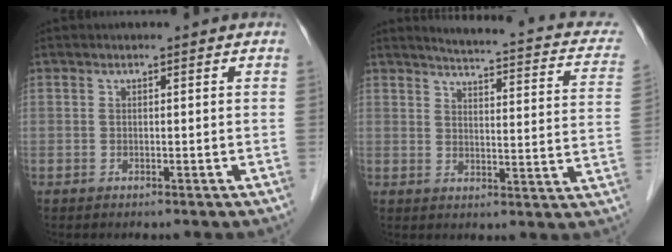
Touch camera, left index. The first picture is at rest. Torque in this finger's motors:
{"motor_torque": [0.89, -1.24, 0.01, -0.02]}